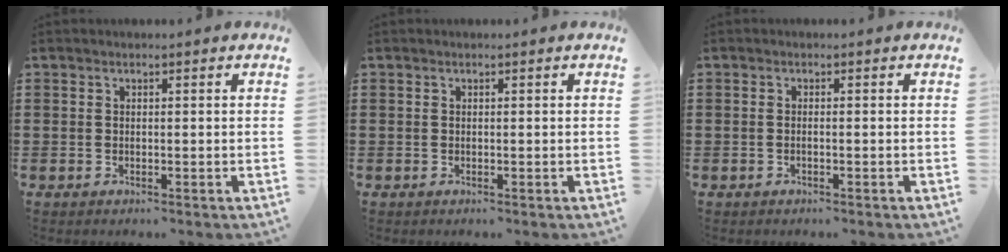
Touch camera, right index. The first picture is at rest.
{"total": 0.0}
{"total": 0.6, "force": [-0.4, -0.1, 0.5], "torque": [-0.010, -0.003, -0.007]}